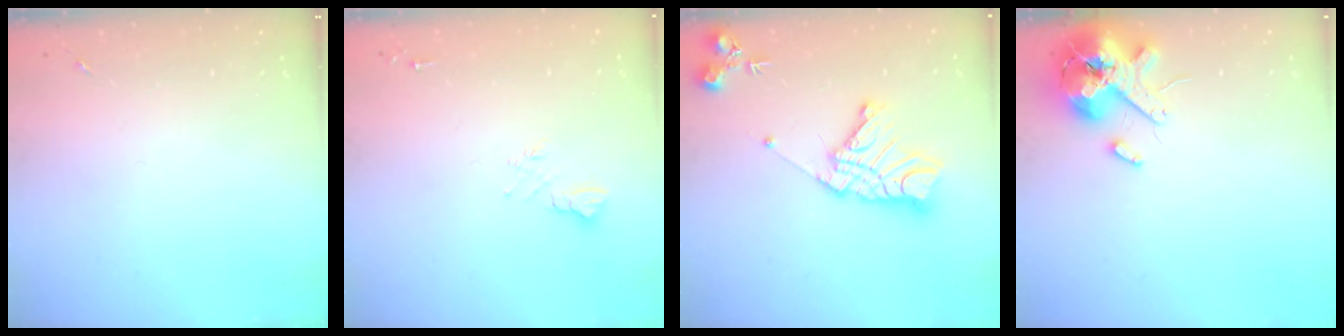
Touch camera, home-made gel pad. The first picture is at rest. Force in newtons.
{"total": 7.1, "press": 7.1, "slide": 0.8}
{"total": 18.2, "press": 18.1, "slide": 1.5}
{"total": 13.6, "press": 13.5, "slide": 2.2}